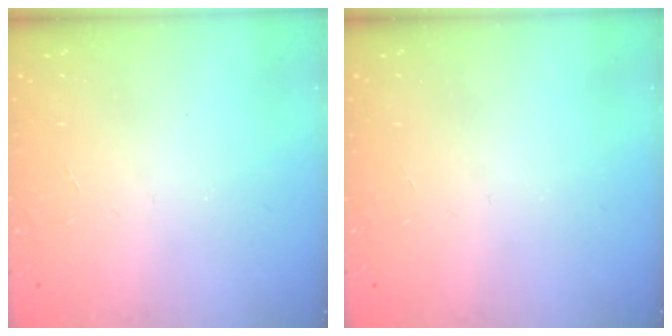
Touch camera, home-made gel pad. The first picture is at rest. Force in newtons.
{"total": 0.0}